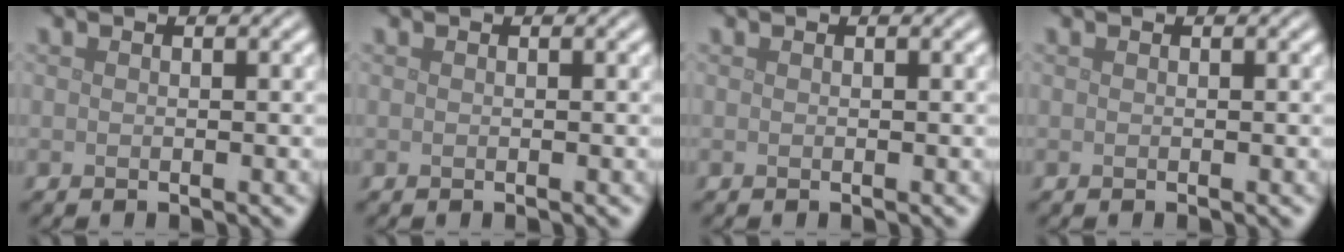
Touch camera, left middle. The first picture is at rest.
{"total": 0.0}
{"total": 0.0}
{"total": 0.0}